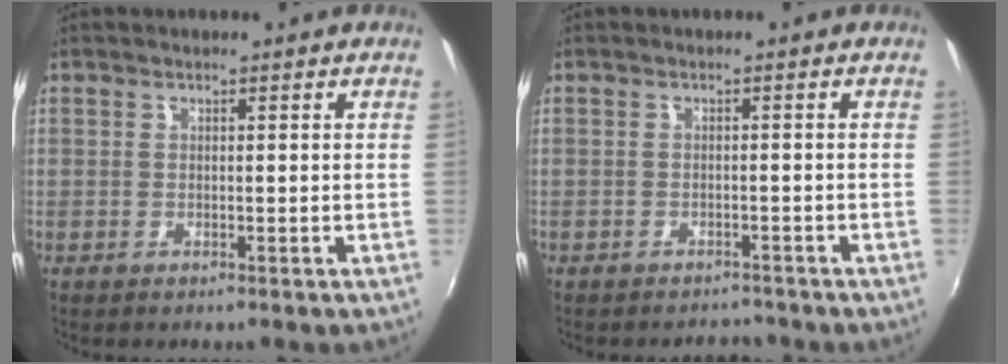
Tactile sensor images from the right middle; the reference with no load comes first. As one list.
[{"total": 3.1, "force": [-2.9, 1.2, 0.2], "torque": [-0.010, 0.001, -0.042]}]